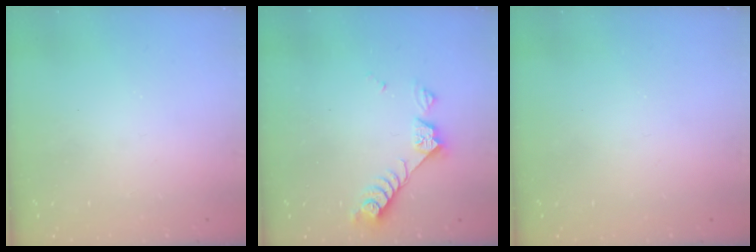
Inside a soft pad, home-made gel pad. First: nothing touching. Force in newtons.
{"total": 8.4, "press": 8.3, "slide": 0.8}
{"total": 0.0}